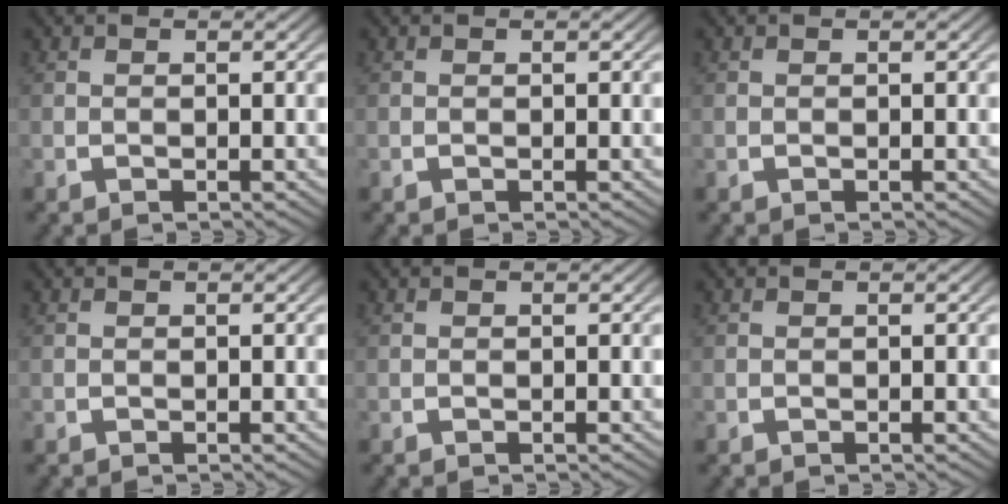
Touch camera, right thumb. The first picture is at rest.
{"total": 0.0}
{"total": 0.0}
{"total": 0.0}
{"total": 0.0}
{"total": 0.0}